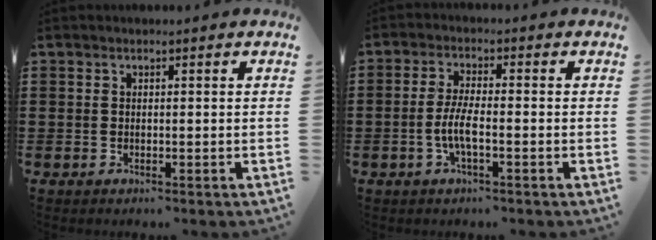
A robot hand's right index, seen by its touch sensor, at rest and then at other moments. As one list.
[{"total": 4.4, "force": [-1.5, 0.8, 4.1], "torque": [-0.091, -0.006, -0.034]}]